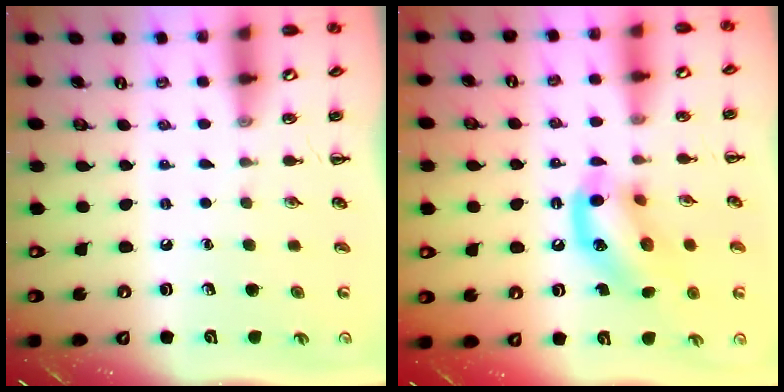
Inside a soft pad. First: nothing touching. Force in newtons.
{"total": 14.2, "press": 13.9, "slide": 2.4}